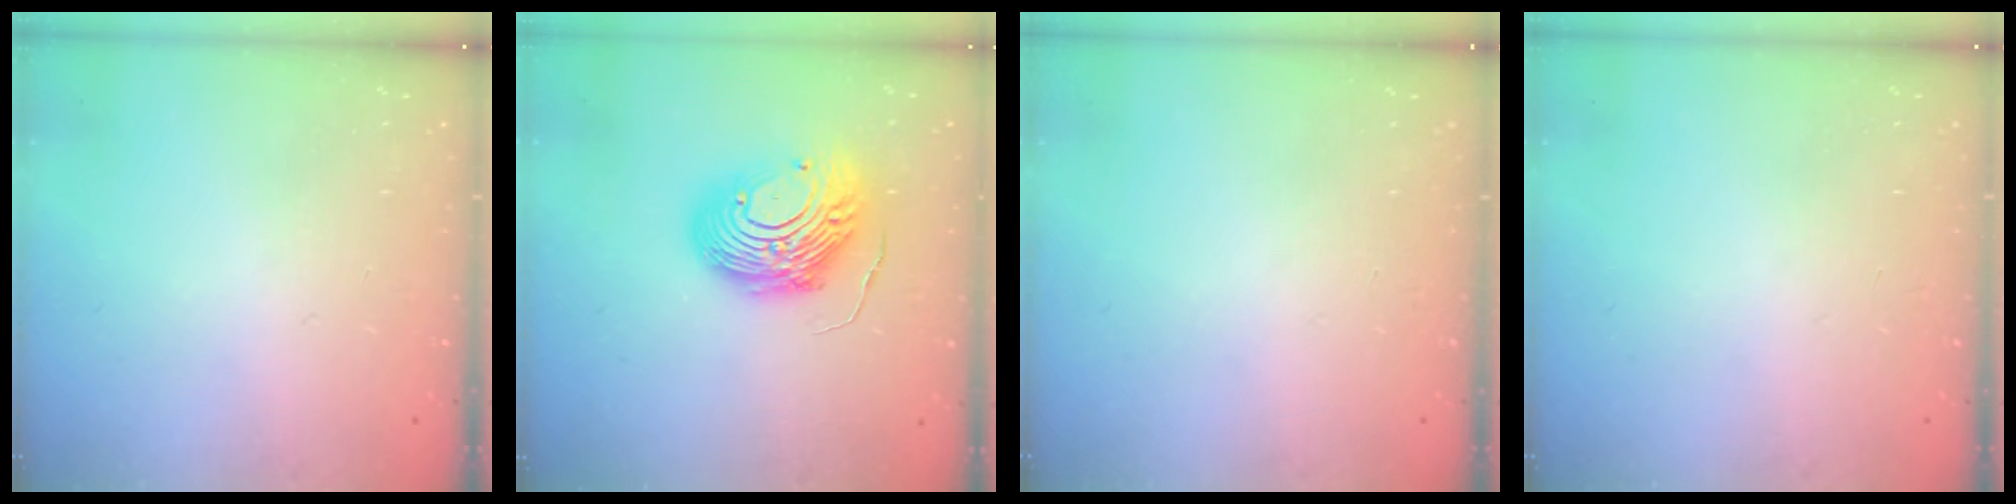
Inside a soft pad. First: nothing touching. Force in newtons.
{"total": 14.6, "press": 14.6, "slide": 1.5}
{"total": 0.0}
{"total": 0.0}